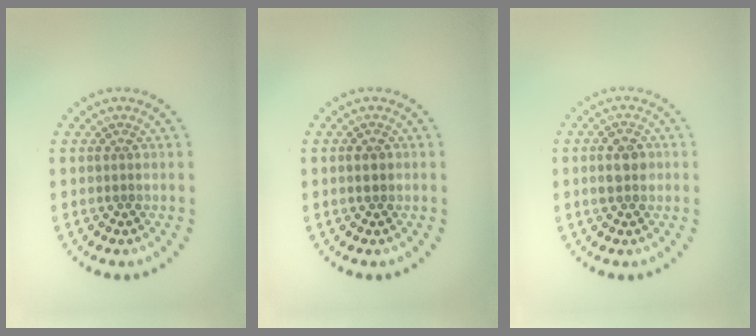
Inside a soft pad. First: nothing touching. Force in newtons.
{"total": 1.5, "press": 1.5, "slide": 0.1}
{"total": 2.8, "press": 2.8, "slide": 0.1}